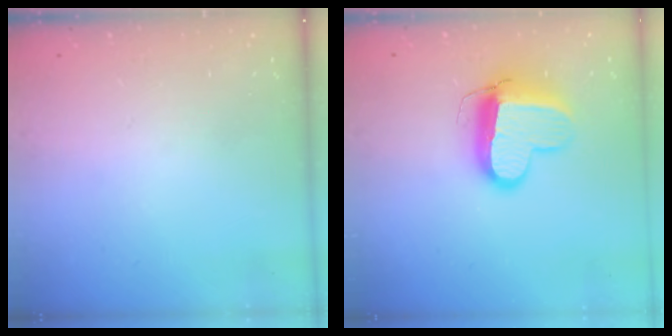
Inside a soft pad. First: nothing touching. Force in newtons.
{"total": 12.7, "press": 12.6, "slide": 1.4}